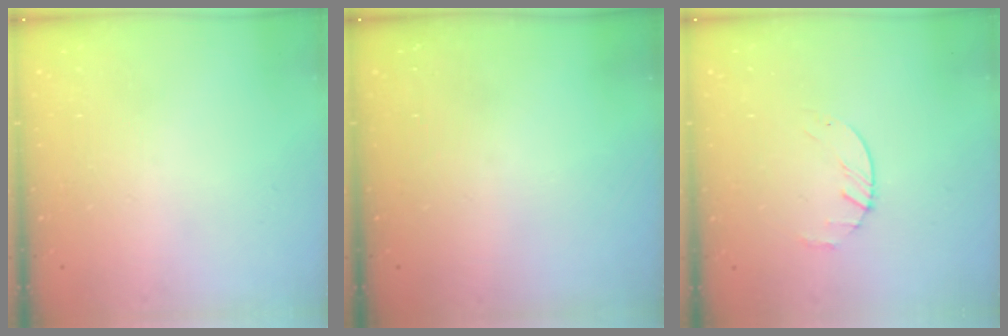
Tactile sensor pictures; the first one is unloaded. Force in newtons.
{"total": 0.0}
{"total": 2.2, "press": 2.2, "slide": 0.3}